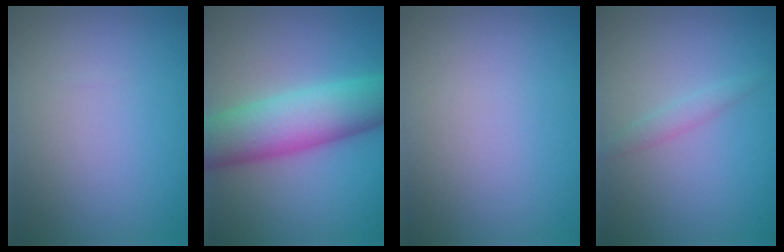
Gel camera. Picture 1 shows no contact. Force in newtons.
{"total": 9.0, "press": 9.0, "slide": 0.3}
{"total": 0.0}
{"total": 1.2, "press": 1.2, "slide": 0.1}